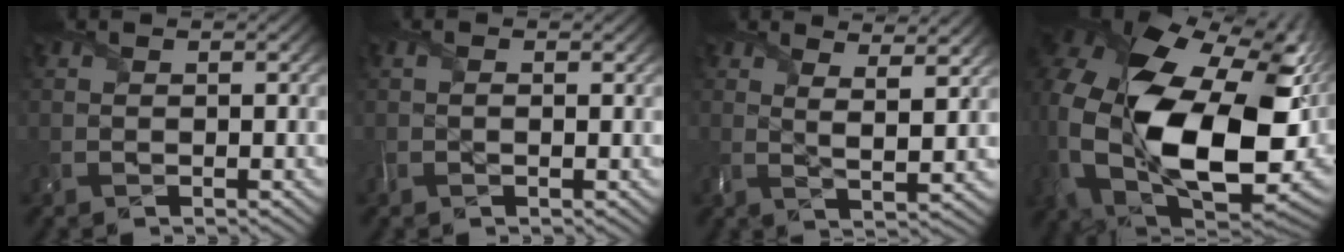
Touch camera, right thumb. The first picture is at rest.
{"total": 1.2, "force": [0.0, 0.6, 1.0], "torque": [-0.026, 0.000, -0.002]}
{"total": 4.7, "force": [2.8, 1.2, 3.6], "torque": [-0.068, -0.006, 0.051]}
{"total": 21.9, "force": [0.2, 13.9, 16.9], "torque": [-0.402, -0.076, 0.045]}